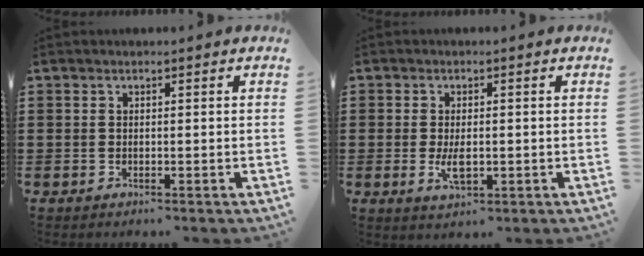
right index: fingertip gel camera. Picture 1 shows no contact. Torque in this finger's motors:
{"motor_torque": [2.14, 0.00, 0.56, 0.04]}